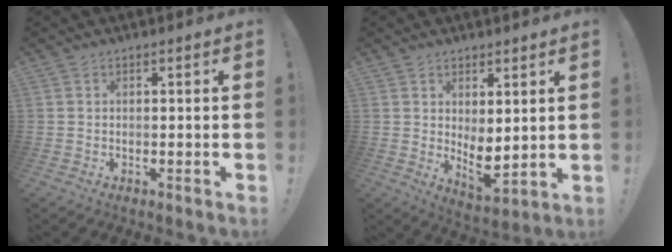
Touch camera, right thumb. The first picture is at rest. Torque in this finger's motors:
{"motor_torque": [-0.17, 0.44, 0.35, 0.42, 0.04]}